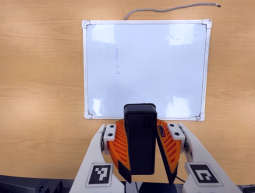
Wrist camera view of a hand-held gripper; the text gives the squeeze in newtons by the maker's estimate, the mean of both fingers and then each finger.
{"total": 11.2, "left": 10.6, "right": 11.8}